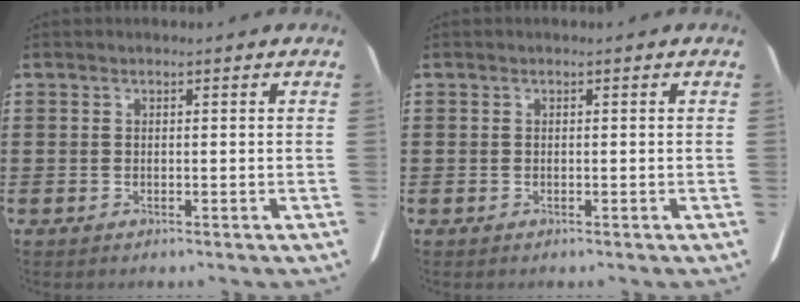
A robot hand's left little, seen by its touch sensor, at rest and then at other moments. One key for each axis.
{"total": 0.0}